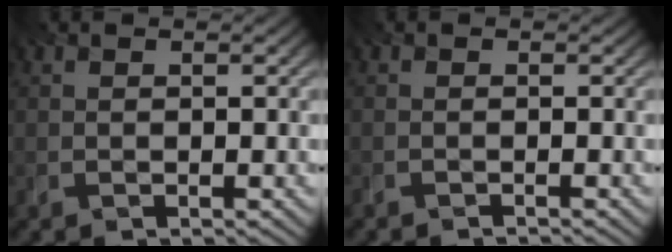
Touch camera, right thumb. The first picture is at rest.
{"total": 0.9, "force": [-0.9, 0.0, -0.2], "torque": [0.006, -0.009, -0.019]}